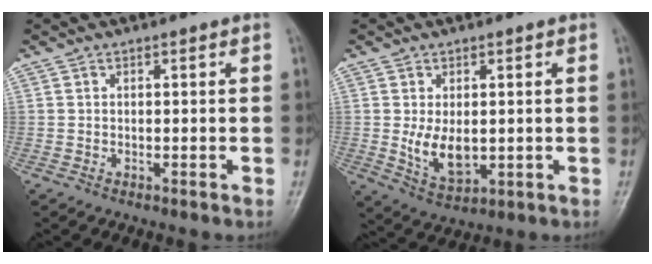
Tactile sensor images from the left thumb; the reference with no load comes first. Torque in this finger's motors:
{"motor_torque": [1.07, 1.07, 0.89, -0.29, 0.06]}